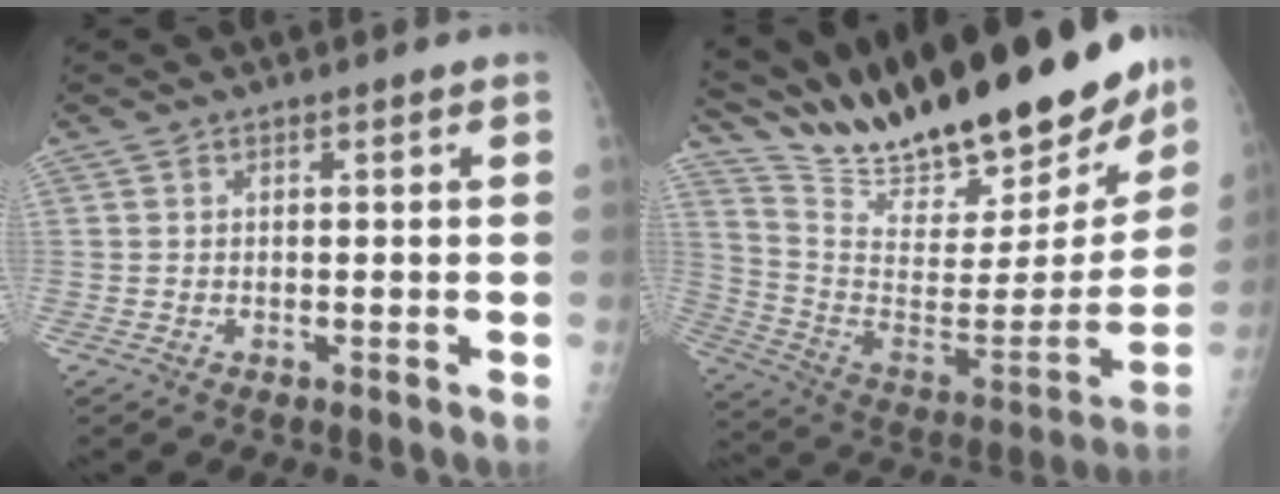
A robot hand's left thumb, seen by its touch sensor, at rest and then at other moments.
{"total": 32.2, "force": [26.7, 8.0, 16.2], "torque": [-0.245, -0.119, 0.409]}